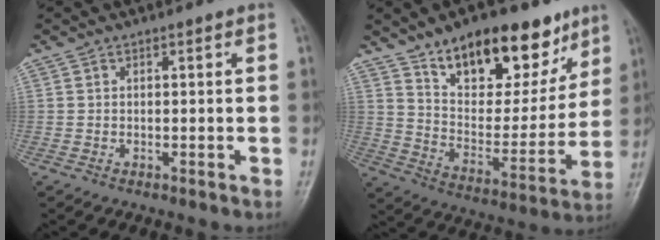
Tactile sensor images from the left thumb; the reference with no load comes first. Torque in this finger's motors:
{"motor_torque": [2.00, 1.14, 1.50, -1.26, 0.22]}